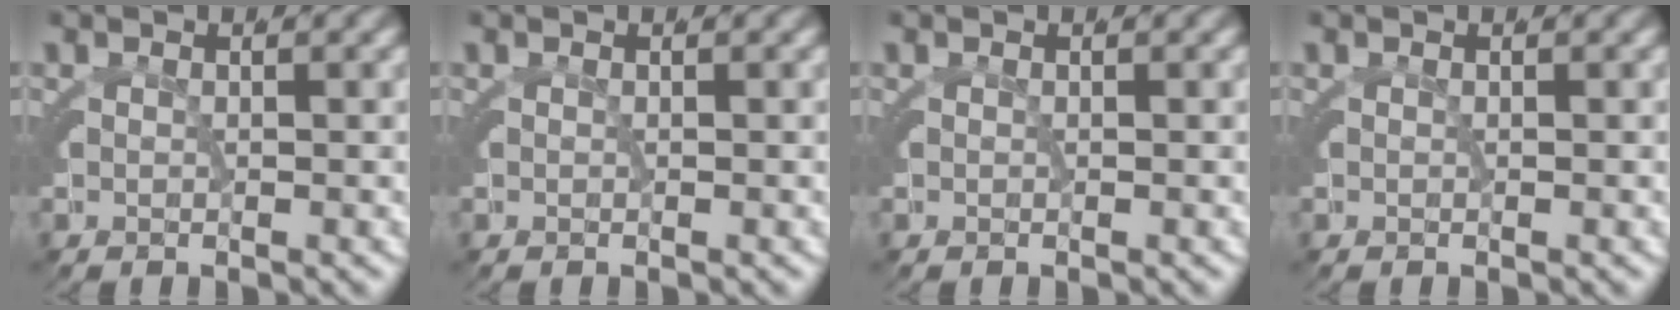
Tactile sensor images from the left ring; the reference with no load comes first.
{"total": 0.0}
{"total": 0.0}
{"total": 0.0}